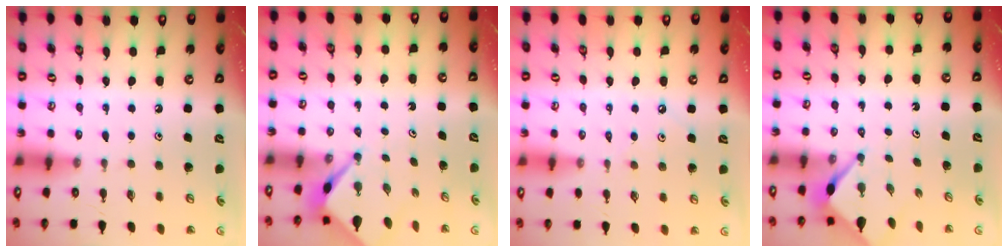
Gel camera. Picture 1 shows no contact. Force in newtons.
{"total": 2.6, "press": 2.6, "slide": 0.2}
{"total": 2.3, "press": 2.3, "slide": 0.5}
{"total": 2.9, "press": 2.9, "slide": 0.3}